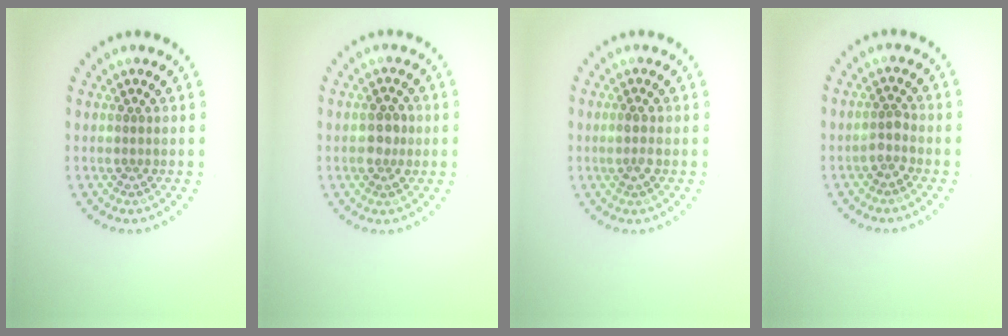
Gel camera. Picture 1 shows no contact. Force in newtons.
{"total": 2.1, "press": 2.1, "slide": 0.2}
{"total": 1.4, "press": 1.3, "slide": 0.6}
{"total": 1.4, "press": 1.2, "slide": 0.7}